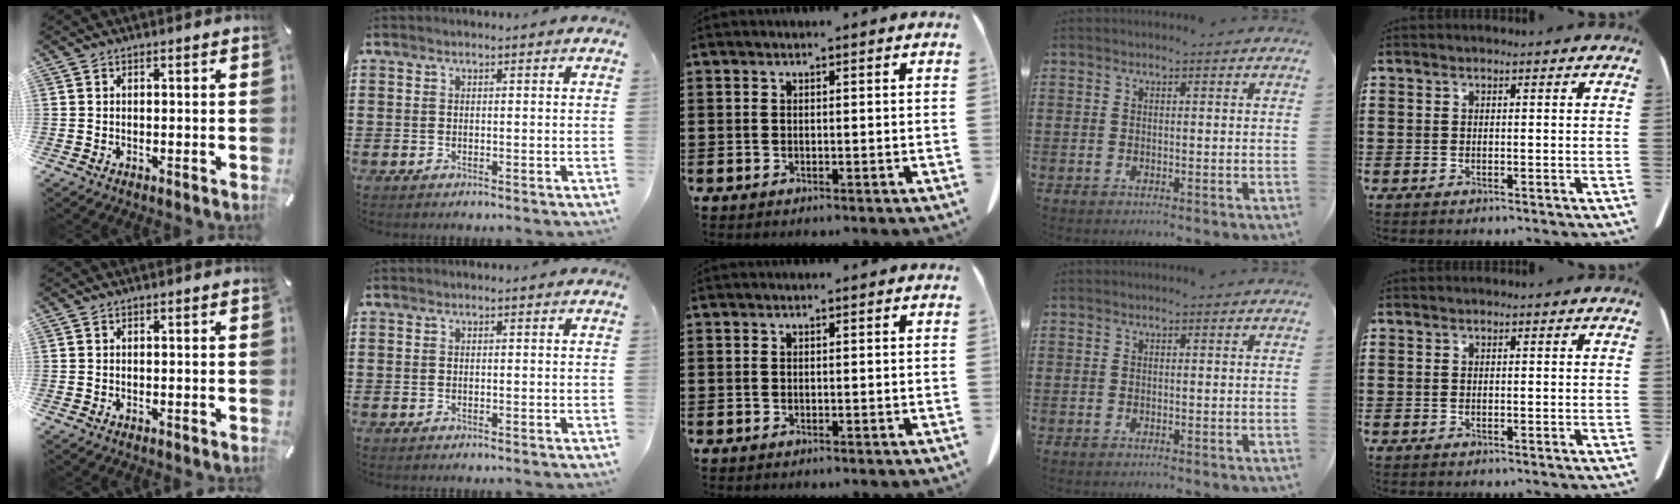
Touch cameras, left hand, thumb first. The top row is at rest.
{}